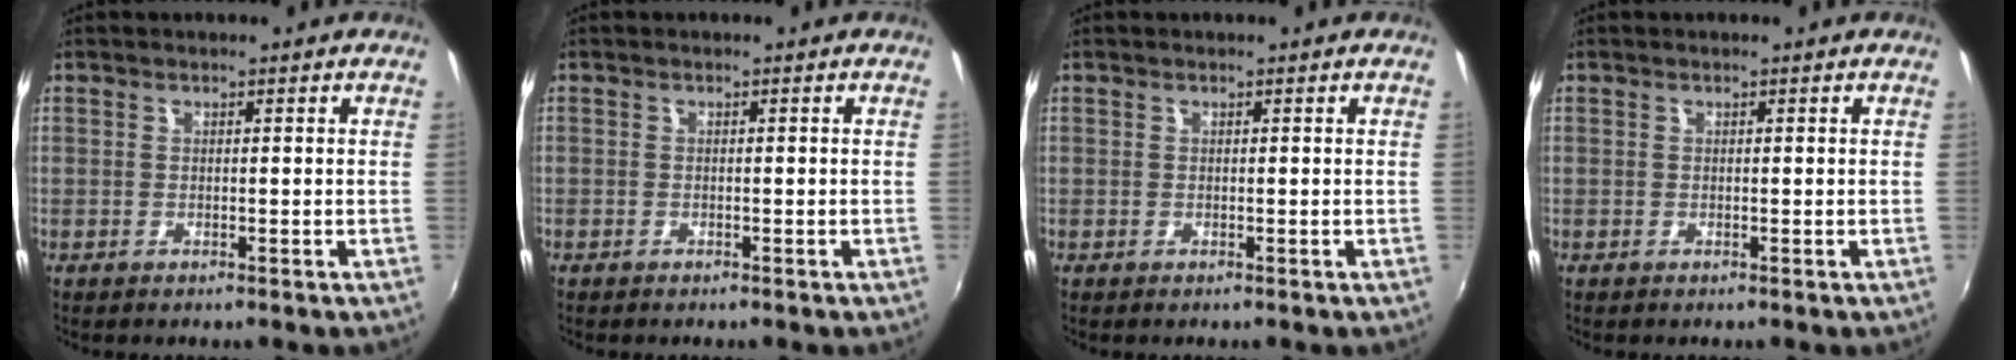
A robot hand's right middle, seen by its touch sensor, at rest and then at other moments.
{"total": 0.7, "force": [-0.5, 0.4, 0.0], "torque": [-0.002, 0.002, -0.009]}
{"total": 0.0}
{"total": 0.0}